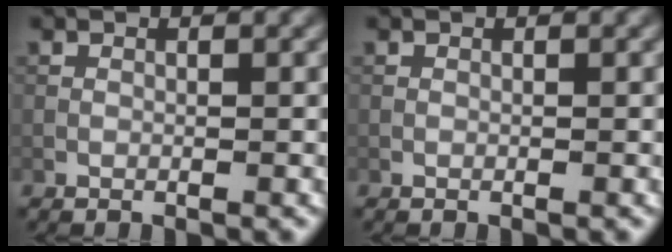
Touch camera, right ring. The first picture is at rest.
{"total": 0.0}